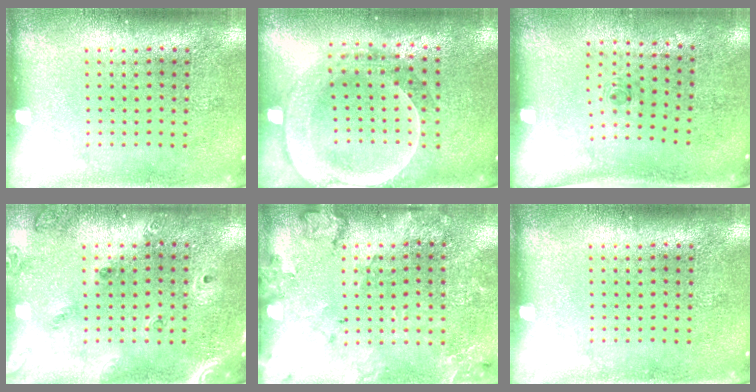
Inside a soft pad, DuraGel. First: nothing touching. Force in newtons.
{"total": 2.2, "press": 2.0, "slide": 0.9}
{"total": 0.7, "press": 0.3, "slide": 0.6}
{"total": 1.5, "press": 1.4, "slide": 0.7}
{"total": 1.8, "press": 1.7, "slide": 0.5}
{"total": 0.0}